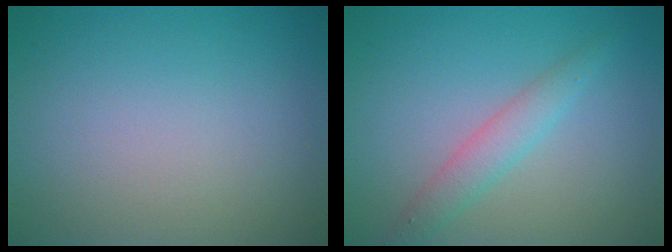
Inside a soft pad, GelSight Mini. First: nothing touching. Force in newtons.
{"total": 2.3, "press": 2.3, "slide": 0.1}